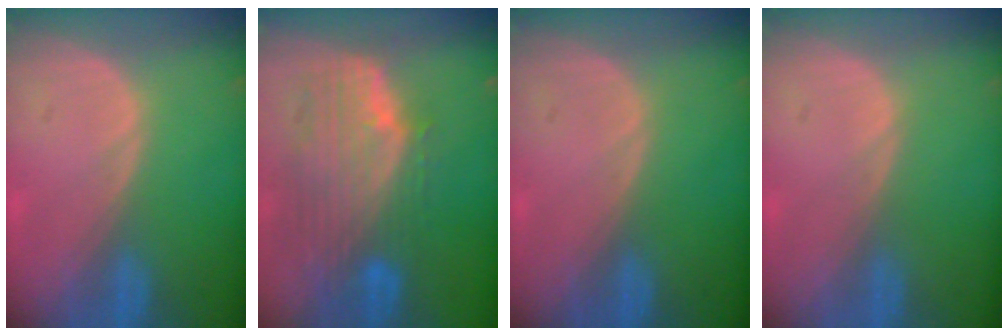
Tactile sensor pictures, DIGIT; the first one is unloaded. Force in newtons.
{"total": 10.6, "press": 9.2, "slide": 5.4}
{"total": 0.0}
{"total": 0.0}